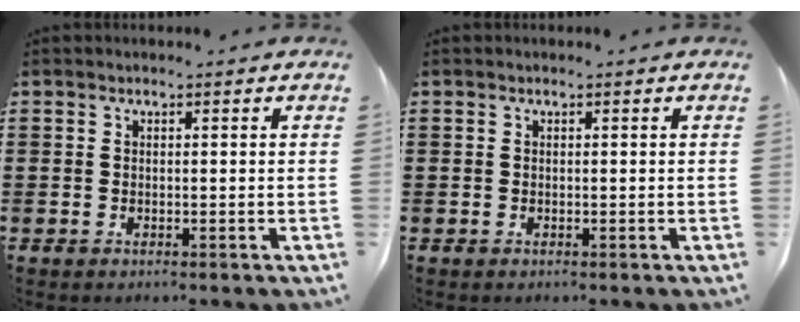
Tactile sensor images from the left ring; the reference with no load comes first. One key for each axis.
{"total": 0.0}